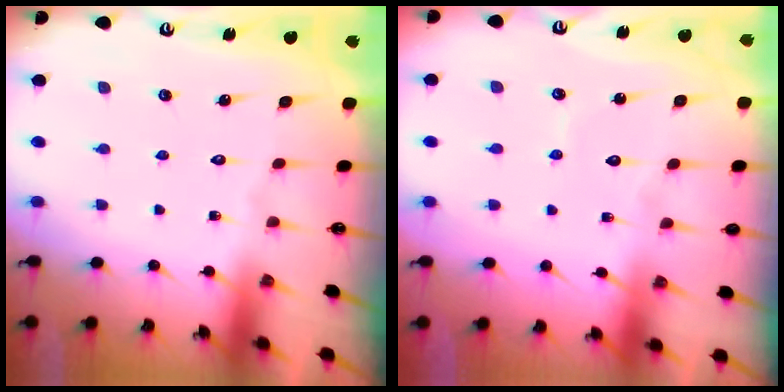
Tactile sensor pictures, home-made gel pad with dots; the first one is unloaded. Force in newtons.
{"total": 3.4, "press": 3.4, "slide": 0.3}